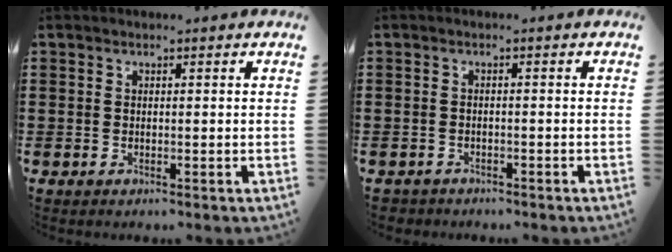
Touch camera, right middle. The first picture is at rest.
{"total": 1.1, "force": [-1.1, 0.3, -0.2], "torque": [-0.001, 0.002, -0.025]}